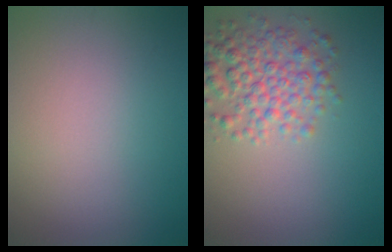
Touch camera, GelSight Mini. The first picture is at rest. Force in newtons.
{"total": 4.5, "press": 4.5, "slide": 0.1}